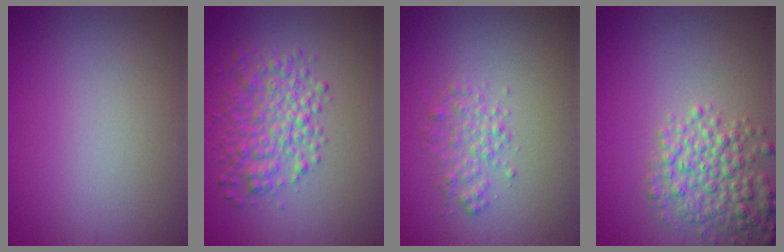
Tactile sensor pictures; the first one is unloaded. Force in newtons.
{"total": 4.7, "press": 4.7, "slide": 0.0}
{"total": 2.0, "press": 2.0, "slide": 0.0}
{"total": 4.5, "press": 4.5, "slide": 0.1}